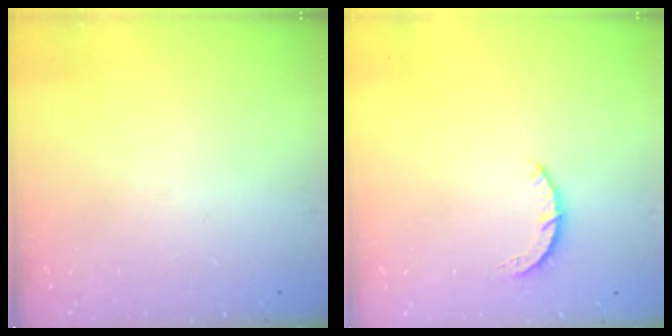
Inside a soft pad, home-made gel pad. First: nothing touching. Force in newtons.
{"total": 3.0, "press": 3.0, "slide": 0.4}